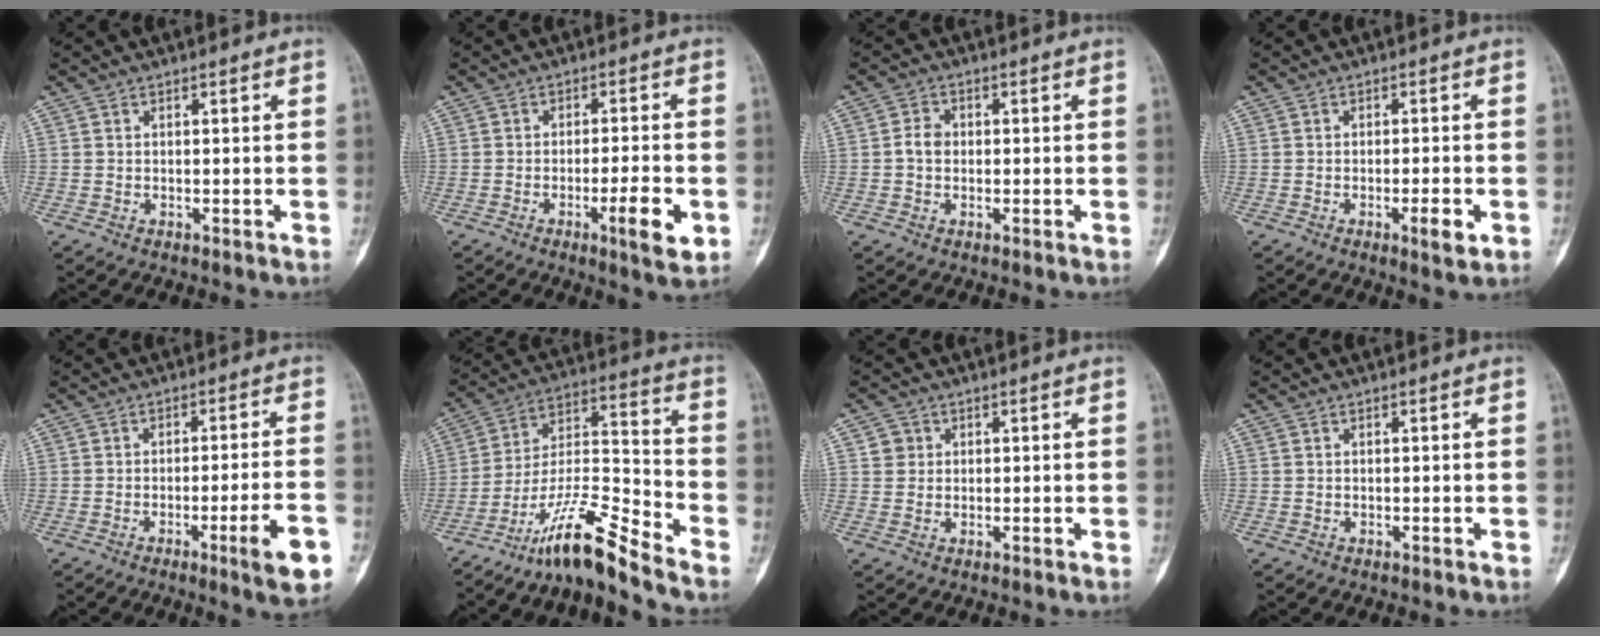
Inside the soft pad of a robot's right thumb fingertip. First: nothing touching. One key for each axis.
{"total": 6.9, "fx": -2.4, "fy": 1.1, "fz": 6.4, "tx": -0.099, "ty": 0.005, "tz": -0.033}
{"total": 2.9, "fx": -0.2, "fy": 2.4, "fz": 1.7, "tx": -0.025, "ty": 0.011, "tz": -0.010}
{"total": 3.8, "fx": -1.4, "fy": 0.8, "fz": 3.5, "tx": -0.052, "ty": 0.000, "tz": -0.019}
{"total": 8.5, "fx": -3.8, "fy": 0.6, "fz": 7.6, "tx": -0.107, "ty": 0.011, "tz": -0.049}
{"total": 13.6, "fx": -11.2, "fy": 0.9, "fz": 7.6, "tx": -0.147, "ty": 0.093, "tz": -0.207}
{"total": 2.3, "fx": 0.6, "fy": 2.1, "fz": 0.4, "tx": 0.006, "ty": 0.000, "tz": 0.007}
{"total": 0.0}